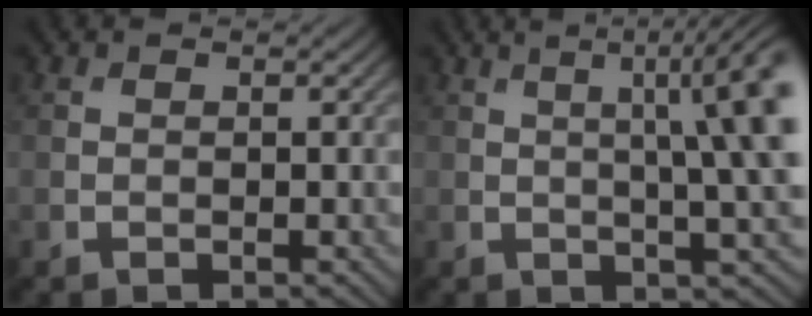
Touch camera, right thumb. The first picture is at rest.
{"total": 10.5, "force": [1.6, 2.3, 10.1], "torque": [-0.108, 0.021, 0.020]}